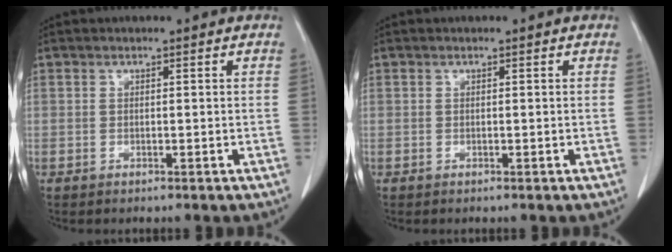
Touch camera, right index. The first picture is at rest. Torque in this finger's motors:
{"motor_torque": [-0.02, 0.00, 0.00, 0.00]}